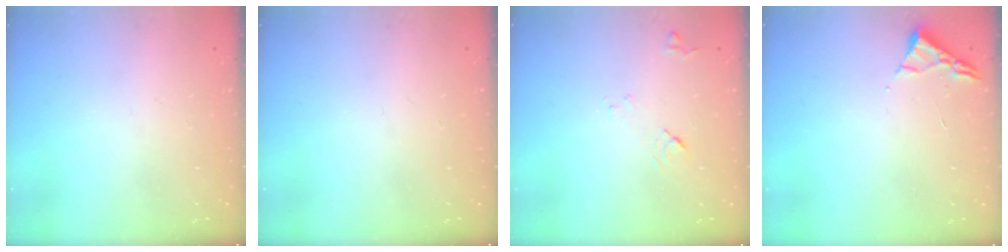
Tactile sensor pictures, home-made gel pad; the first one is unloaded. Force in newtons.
{"total": 0.0}
{"total": 8.0, "press": 7.9, "slide": 0.8}
{"total": 3.0, "press": 2.9, "slide": 0.4}